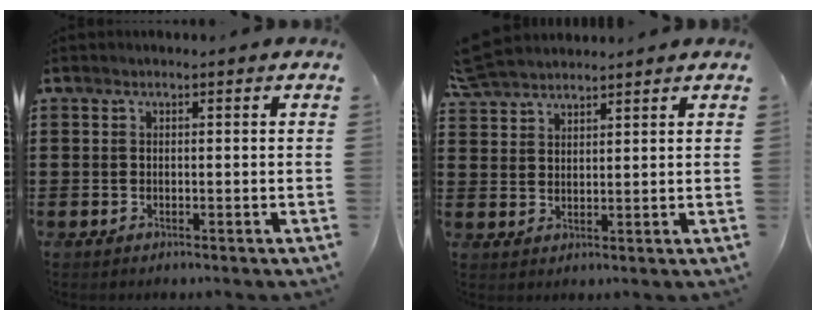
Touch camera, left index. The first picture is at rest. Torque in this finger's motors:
{"motor_torque": [0.84, -0.75, 0.52, 0.09]}